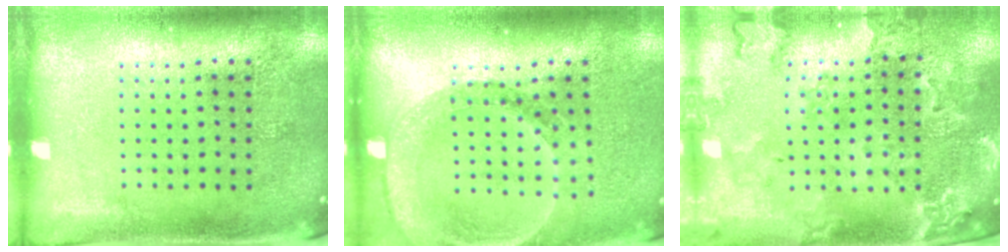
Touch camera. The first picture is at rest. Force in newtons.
{"total": 1.5, "press": 1.5, "slide": 0.3}
{"total": 1.4, "press": 1.4, "slide": 0.3}